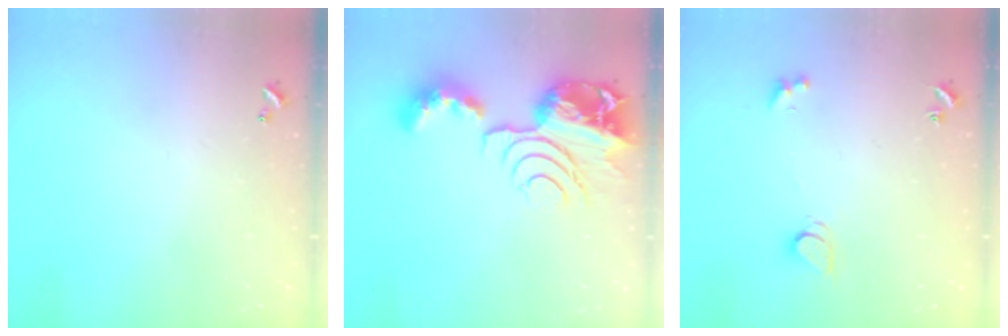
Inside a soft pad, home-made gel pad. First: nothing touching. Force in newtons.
{"total": 14.1, "press": 14.0, "slide": 1.6}
{"total": 2.8, "press": 2.7, "slide": 0.5}